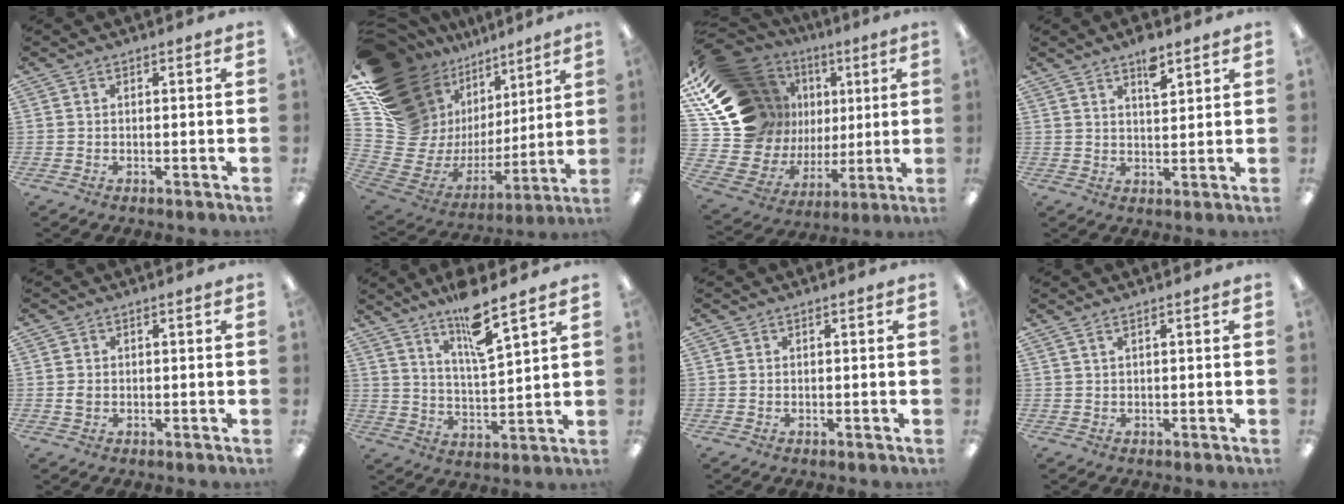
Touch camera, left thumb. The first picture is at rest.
{"total": 21.9, "force": [10.1, 16.9, 9.6], "torque": [-0.148, -0.104, 0.245]}
{"total": 21.4, "force": [9.7, 16.7, 9.4], "torque": [-0.183, -0.077, 0.229]}
{"total": 5.3, "force": [4.0, 1.7, 3.1], "torque": [-0.045, -0.023, 0.068]}
{"total": 1.4, "force": [0.0, 1.3, 0.6], "torque": [-0.011, 0.004, -0.001]}
{"total": 10.8, "force": [8.5, 1.5, 6.5], "torque": [-0.117, -0.050, 0.146]}
{"total": 0.0}
{"total": 1.2, "force": [0.6, 0.2, 1.0], "torque": [-0.022, 0.000, 0.011]}